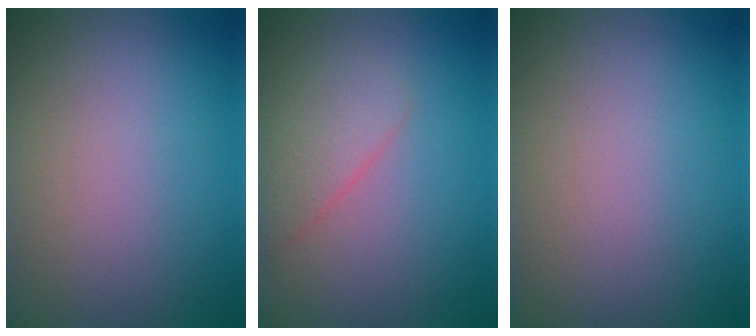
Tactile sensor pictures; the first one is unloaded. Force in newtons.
{"total": 2.3, "press": 2.3, "slide": 0.0}
{"total": 0.0}